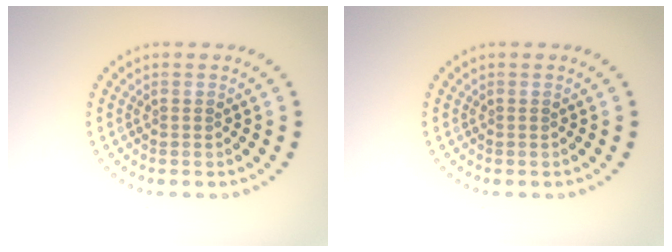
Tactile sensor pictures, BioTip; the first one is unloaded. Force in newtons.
{"total": 0.0}